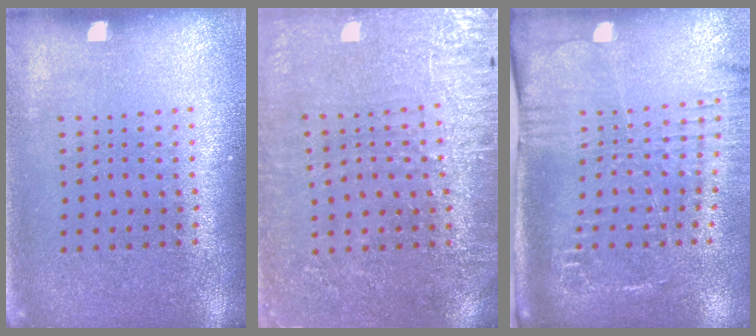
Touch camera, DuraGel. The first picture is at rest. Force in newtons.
{"total": 2.9, "press": 2.8, "slide": 0.9}
{"total": 2.6, "press": 2.1, "slide": 1.6}